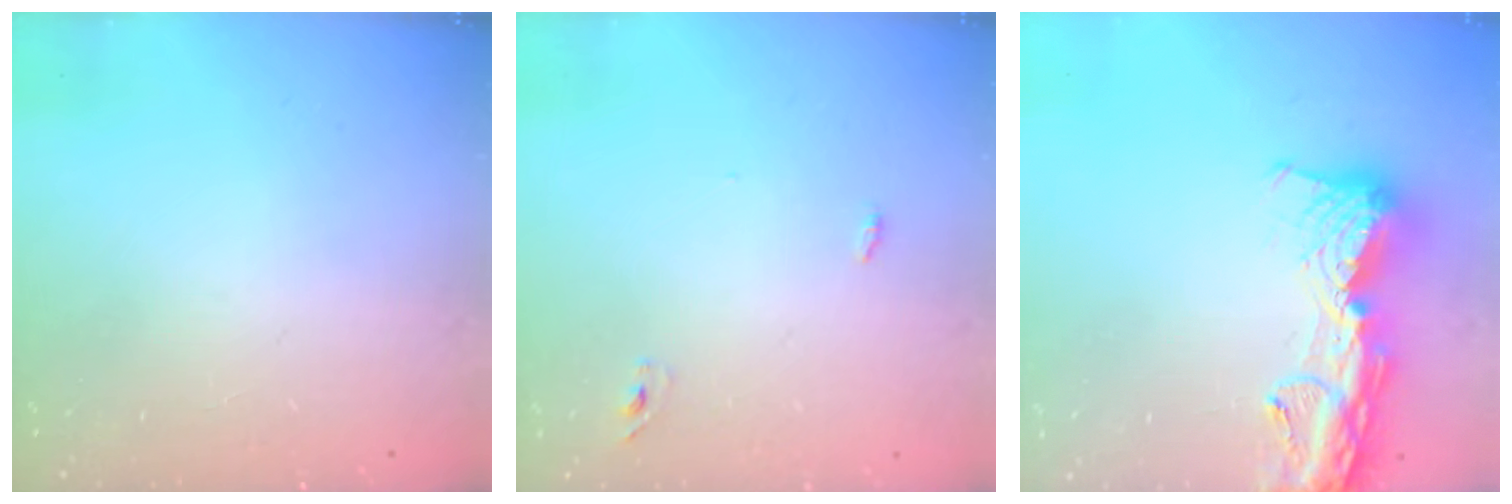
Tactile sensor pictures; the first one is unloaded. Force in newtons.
{"total": 3.0, "press": 2.8, "slide": 1.1}
{"total": 15.6, "press": 15.5, "slide": 1.6}